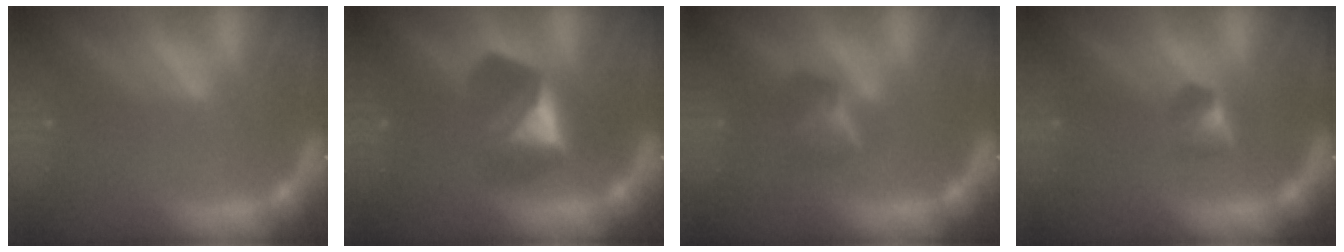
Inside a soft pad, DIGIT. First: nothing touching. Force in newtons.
{"total": 4.9}
{"total": 2.9}
{"total": 1.9}